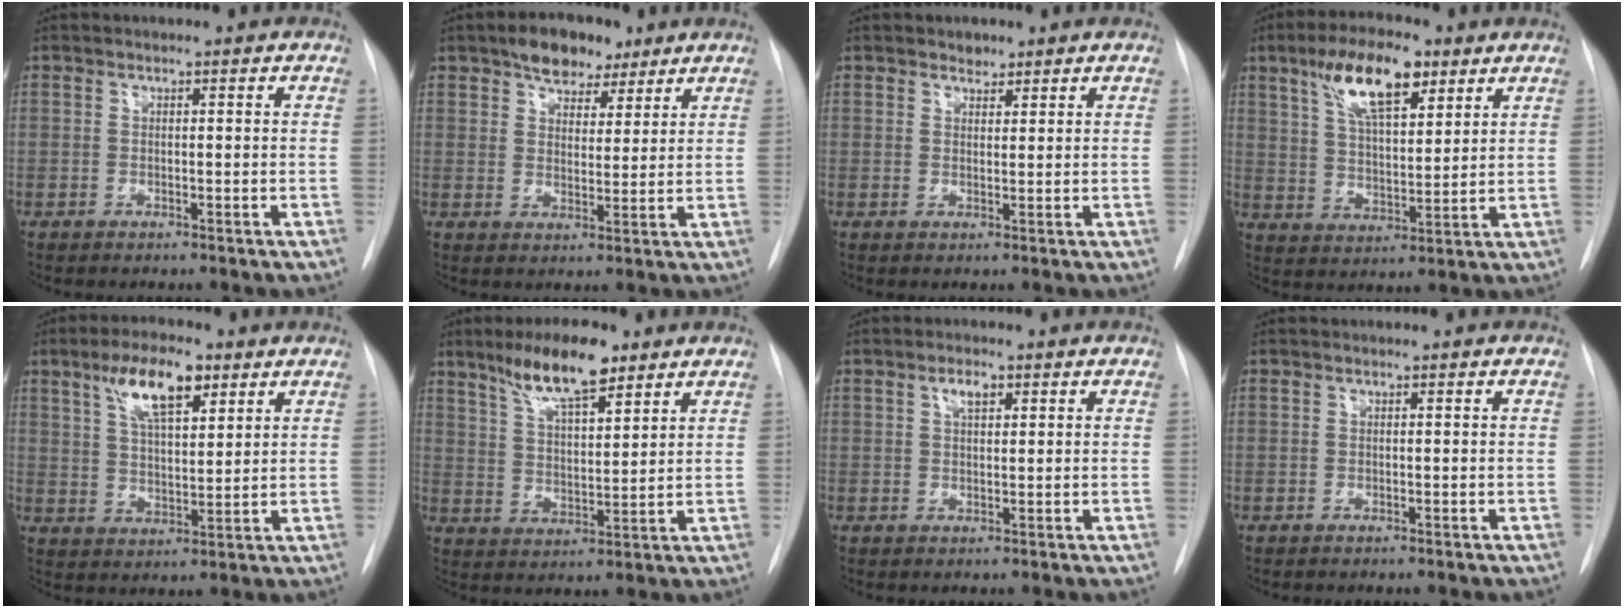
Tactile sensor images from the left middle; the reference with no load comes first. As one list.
[{"total": 7.2, "force": [5.0, 3.9, 3.4], "torque": [-0.048, 0.013, 0.081]}, {"total": 1.6, "force": [1.3, 0.9, 0.3], "torque": [-0.001, -0.003, 0.018]}, {"total": 11.7, "force": [6.6, 3.8, 9.0], "torque": [-0.165, 0.014, 0.119]}, {"total": 9.6, "force": [5.3, 3.0, 7.5], "torque": [-0.140, 0.012, 0.096]}, {"total": 10.6, "force": [7.3, 2.5, 7.2], "torque": [-0.130, 0.006, 0.131]}, {"total": 2.3, "force": [1.1, 1.0, 1.8], "torque": [-0.032, 0.002, 0.018]}, {"total": 0.0}]